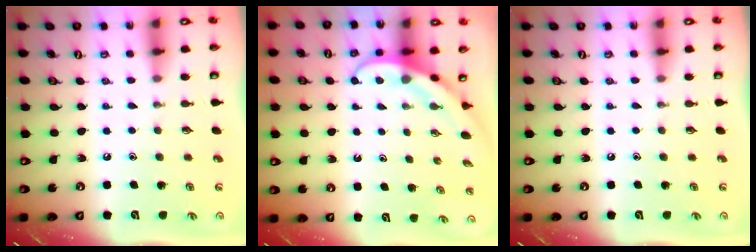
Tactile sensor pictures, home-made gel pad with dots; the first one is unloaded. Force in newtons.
{"total": 3.8, "press": 3.8, "slide": 0.3}
{"total": 0.0}